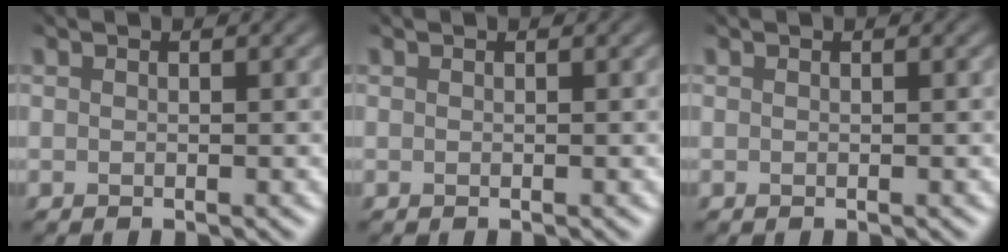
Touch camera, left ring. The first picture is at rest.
{"total": 0.0}
{"total": 0.0}